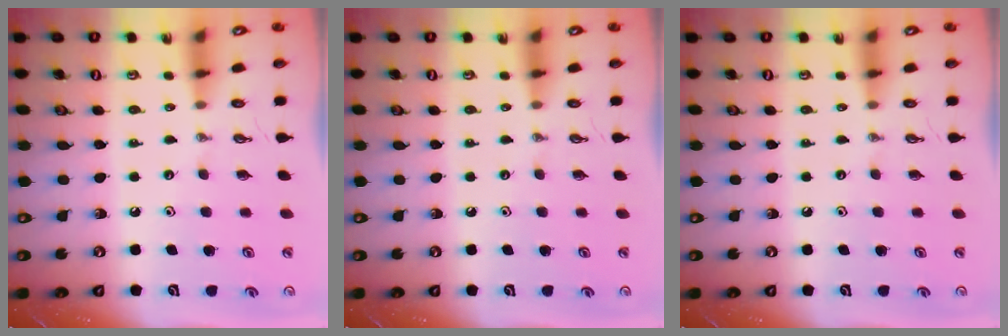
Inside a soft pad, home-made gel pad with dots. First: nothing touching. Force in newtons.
{"total": 0.0}
{"total": 0.0}